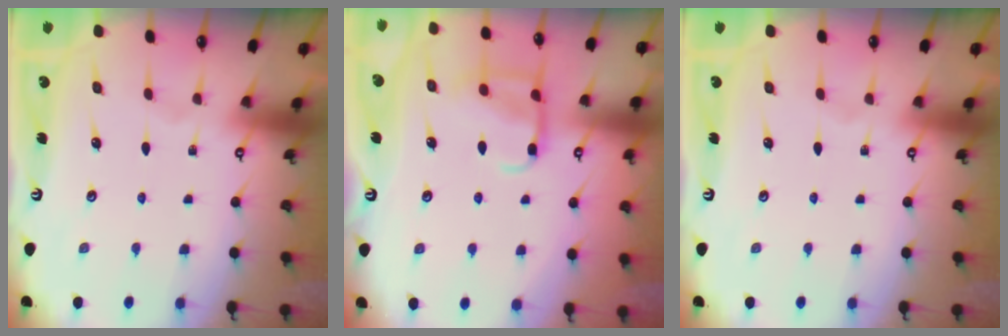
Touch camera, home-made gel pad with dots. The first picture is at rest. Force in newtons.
{"total": 10.9, "press": 10.9, "slide": 1.0}
{"total": 0.0}